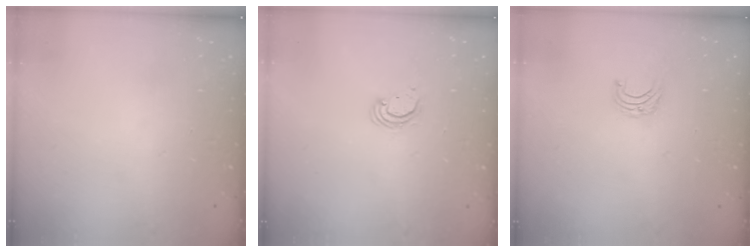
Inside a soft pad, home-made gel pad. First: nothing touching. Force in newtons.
{"total": 2.8, "press": 2.8, "slide": 0.2}
{"total": 4.9, "press": 4.8, "slide": 0.5}